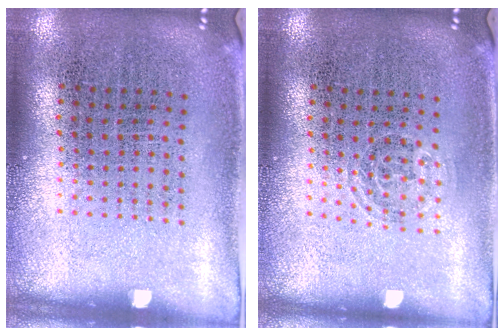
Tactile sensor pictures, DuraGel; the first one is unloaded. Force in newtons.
{"total": 0.7, "press": 0.5, "slide": 0.5}